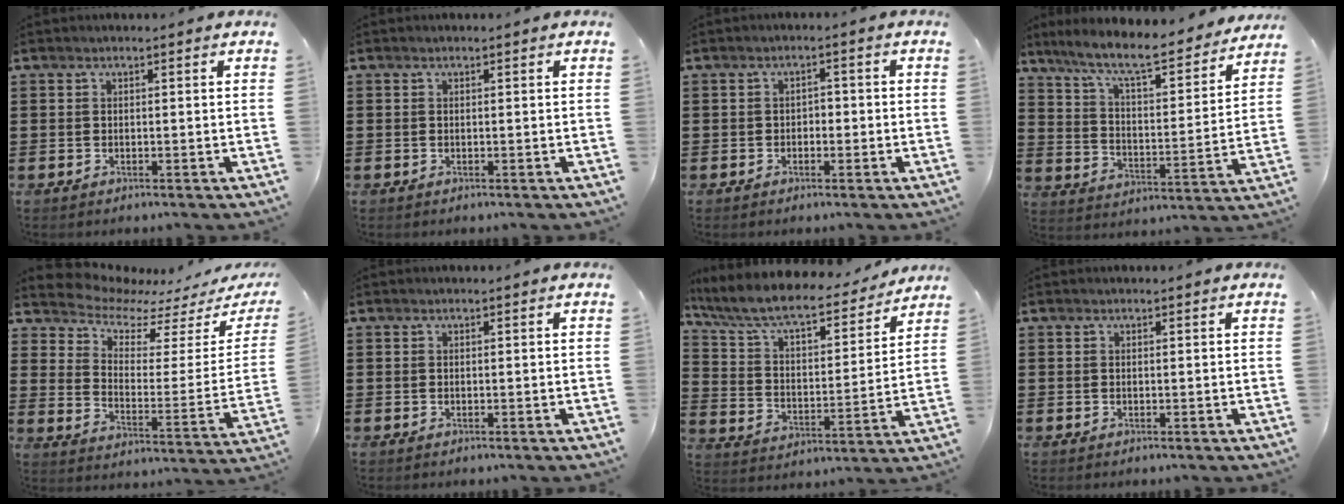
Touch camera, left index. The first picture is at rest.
{"total": 0.0}
{"total": 1.6, "force": [-1.1, 1.0, 0.6], "torque": [-0.017, 0.005, -0.026]}
{"total": 8.8, "force": [7.6, 0.4, 4.5], "torque": [-0.116, -0.047, 0.124]}
{"total": 6.1, "force": [5.7, 1.8, 0.9], "torque": [-0.058, -0.049, 0.098]}
{"total": 0.0}
{"total": 8.9, "force": [7.9, 1.4, 3.9], "torque": [-0.108, -0.047, 0.132]}
{"total": 0.0}